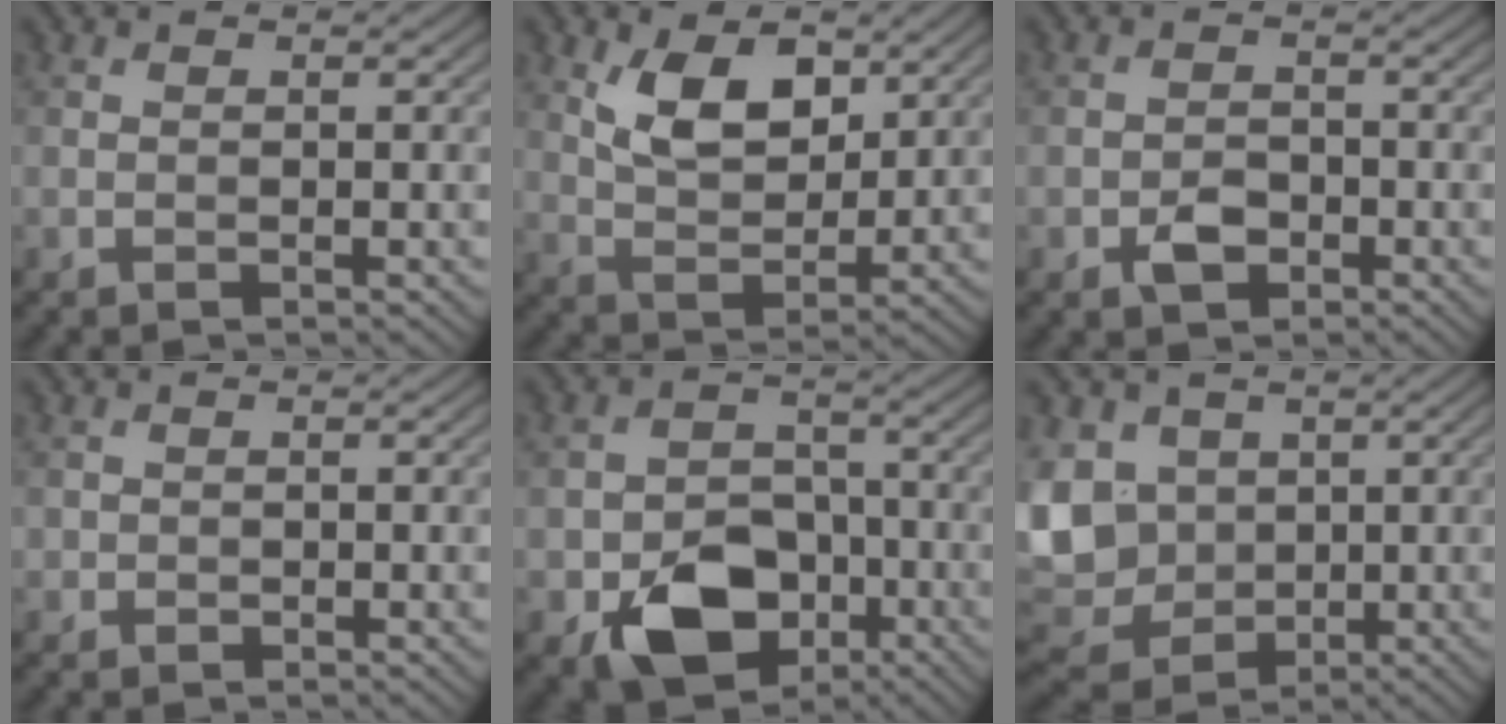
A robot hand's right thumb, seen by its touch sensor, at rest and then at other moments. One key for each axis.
{"total": 7.3, "fx": 3.4, "fy": 3.8, "fz": 5.2, "tx": -0.105, "ty": -0.009, "tz": 0.064}
{"total": 2.9, "fx": -1.6, "fy": 1.8, "fz": 1.5, "tx": -0.028, "ty": -0.001, "tz": -0.032}
{"total": 1.2, "fx": -0.3, "fy": 1.1, "fz": 0.1, "tx": 0.001, "ty": -0.007, "tz": -0.009}
{"total": 9.8, "fx": -4.8, "fy": 6.8, "fz": 5.3, "tx": -0.097, "ty": -0.022, "tz": -0.086}
{"total": 11.0, "fx": 1.1, "fy": 9.0, "fz": 6.1, "tx": -0.180, "ty": -0.007, "tz": 0.017}